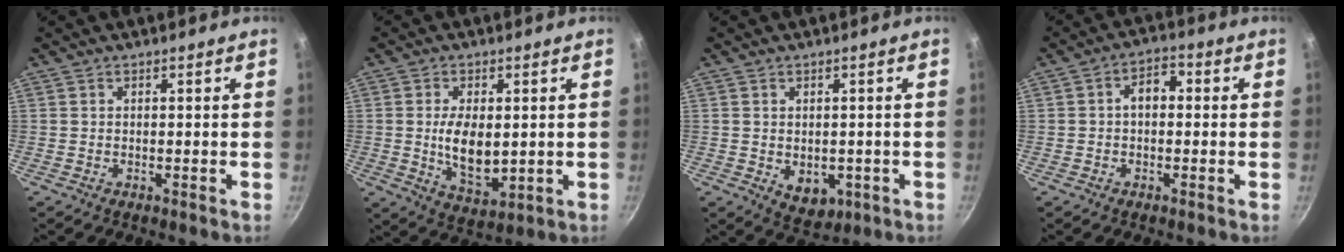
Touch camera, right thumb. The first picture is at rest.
{"total": 9.4, "force": [0.3, 5.2, 7.8], "torque": [-0.129, -0.012, 0.017]}
{"total": 5.8, "force": [-1.1, 4.3, 3.8], "torque": [-0.034, -0.002, -0.002]}
{"total": 4.7, "force": [0.1, 3.2, 3.5], "torque": [-0.034, 0.018, -0.007]}